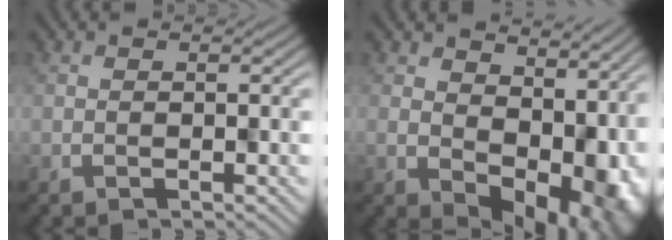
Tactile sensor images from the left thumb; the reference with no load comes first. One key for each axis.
{"total": 12.4, "fx": 0.8, "fy": 7.8, "fz": 9.6, "tx": -0.128, "ty": -0.035, "tz": 0.044}